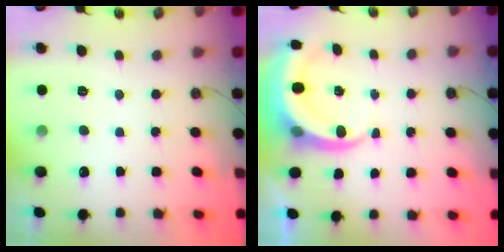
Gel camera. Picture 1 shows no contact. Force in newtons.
{"total": 6.3, "press": 6.3, "slide": 0.2}